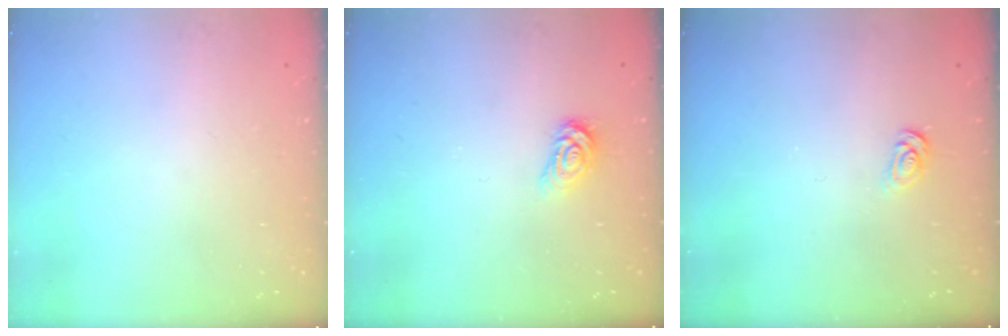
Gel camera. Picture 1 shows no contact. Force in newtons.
{"total": 3.5, "press": 3.5, "slide": 0.4}
{"total": 2.5, "press": 2.4, "slide": 0.3}